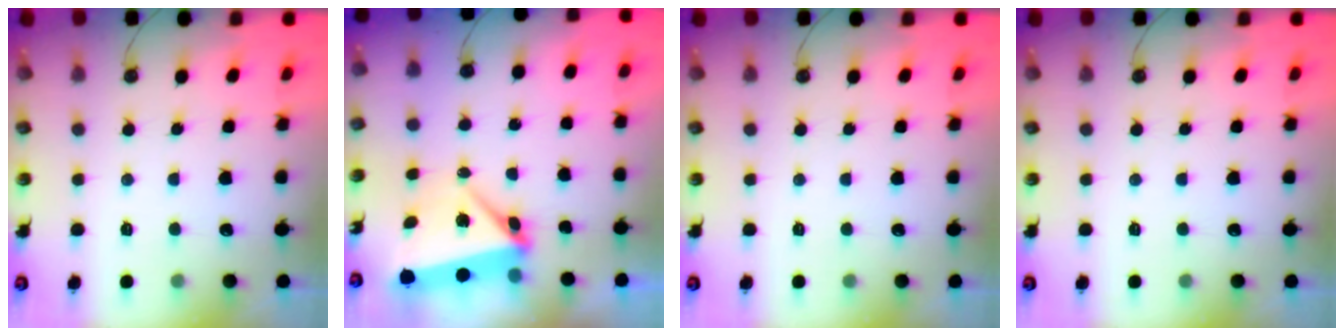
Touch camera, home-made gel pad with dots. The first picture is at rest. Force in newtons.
{"total": 8.0, "press": 7.9, "slide": 1.0}
{"total": 0.0}
{"total": 0.0}